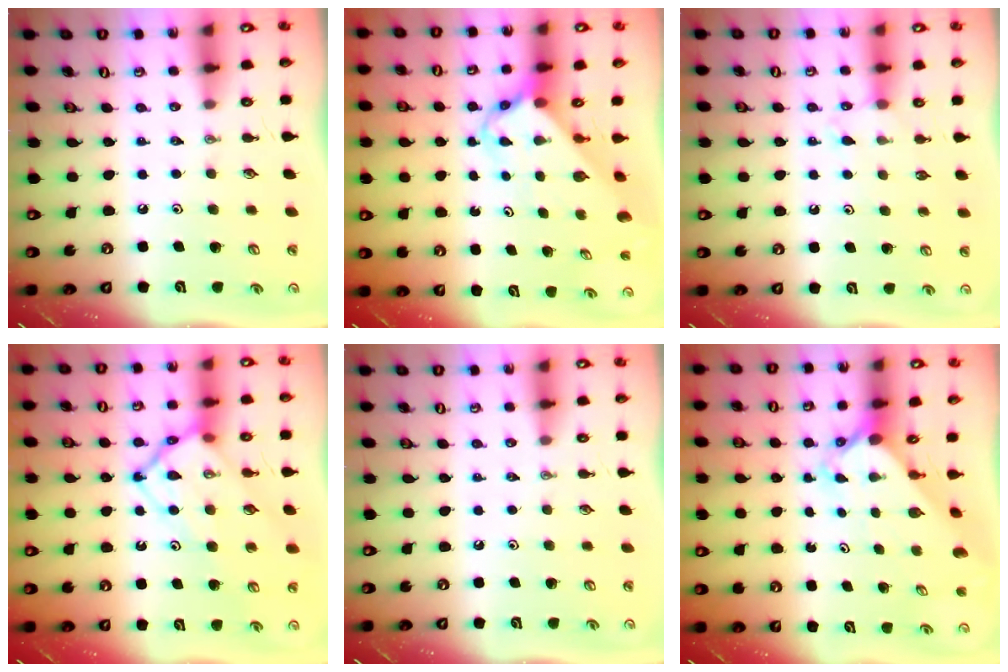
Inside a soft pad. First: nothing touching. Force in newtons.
{"total": 4.4, "press": 4.4, "slide": 0.3}
{"total": 5.5, "press": 5.5, "slide": 0.5}
{"total": 14.9, "press": 14.9, "slide": 1.6}
{"total": 0.0}
{"total": 2.3, "press": 2.3, "slide": 0.1}